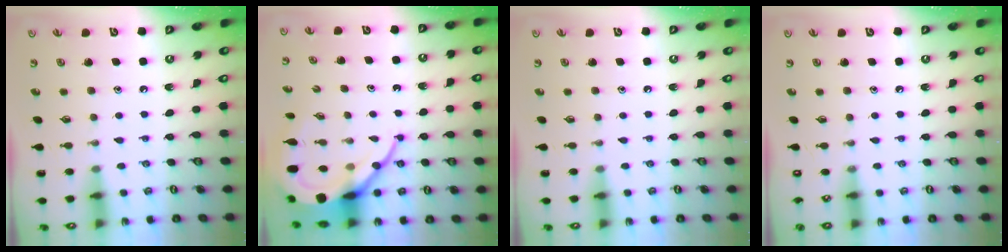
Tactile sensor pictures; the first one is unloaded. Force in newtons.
{"total": 12.9, "press": 12.8, "slide": 1.1}
{"total": 0.0}
{"total": 0.0}